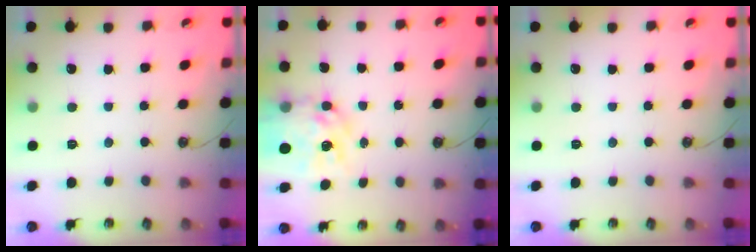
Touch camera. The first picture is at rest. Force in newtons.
{"total": 14.2, "press": 14.1, "slide": 1.5}
{"total": 0.0}